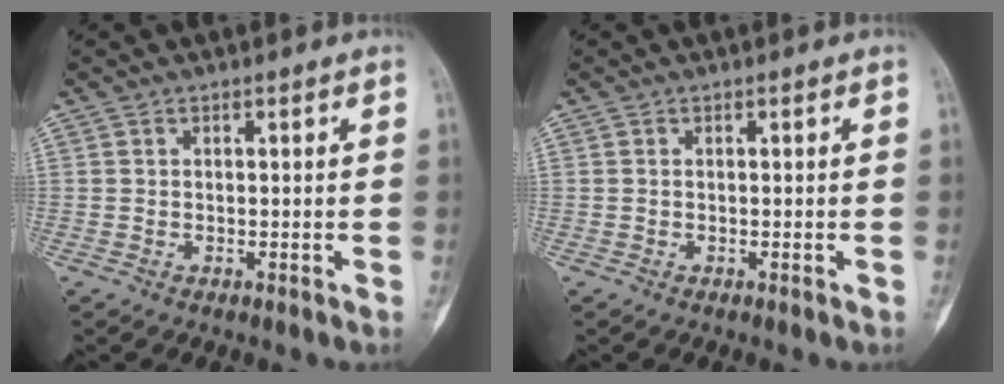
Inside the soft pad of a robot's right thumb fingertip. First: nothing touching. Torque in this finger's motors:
{"motor_torque": [-0.33, -0.57, -0.08, 0.00, -0.02]}